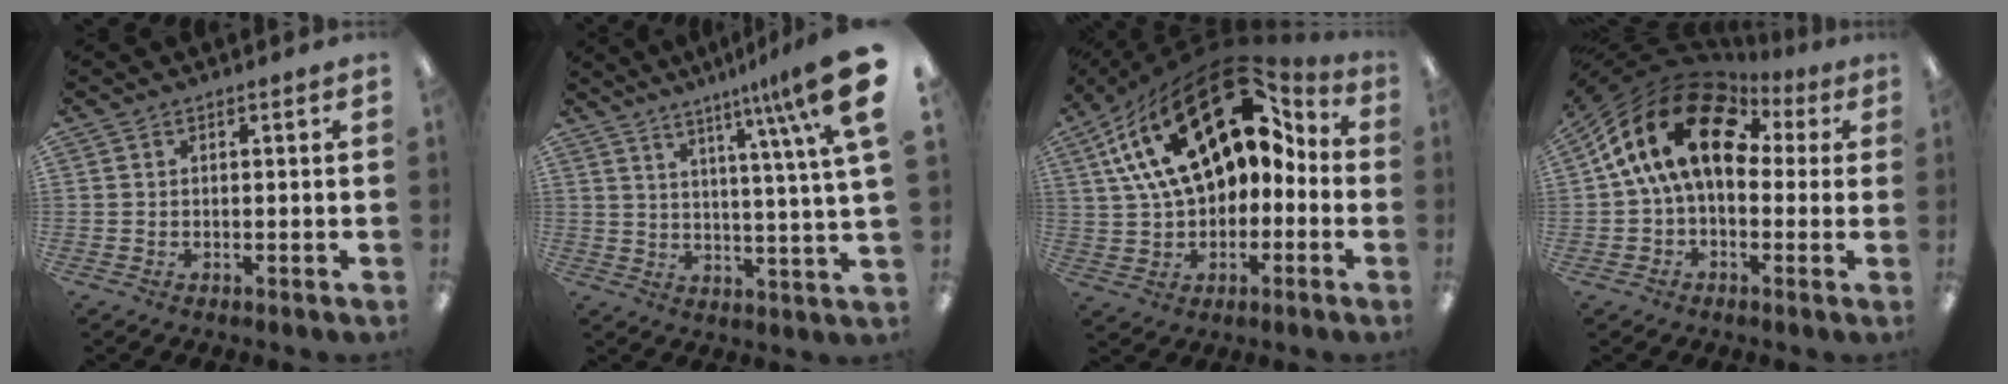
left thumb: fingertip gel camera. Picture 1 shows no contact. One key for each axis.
{"total": 14.6, "fx": 7.8, "fy": 0.6, "fz": 12.3, "tx": -0.190, "ty": -0.046, "tz": 0.112}
{"total": 25.6, "fx": 11.6, "fy": 14.5, "fz": 17.6, "tx": -0.322, "ty": -0.052, "tz": 0.204}
{"total": 18.3, "fx": 5.7, "fy": 11.4, "fz": 13.1, "tx": -0.268, "ty": -0.011, "tz": 0.099}